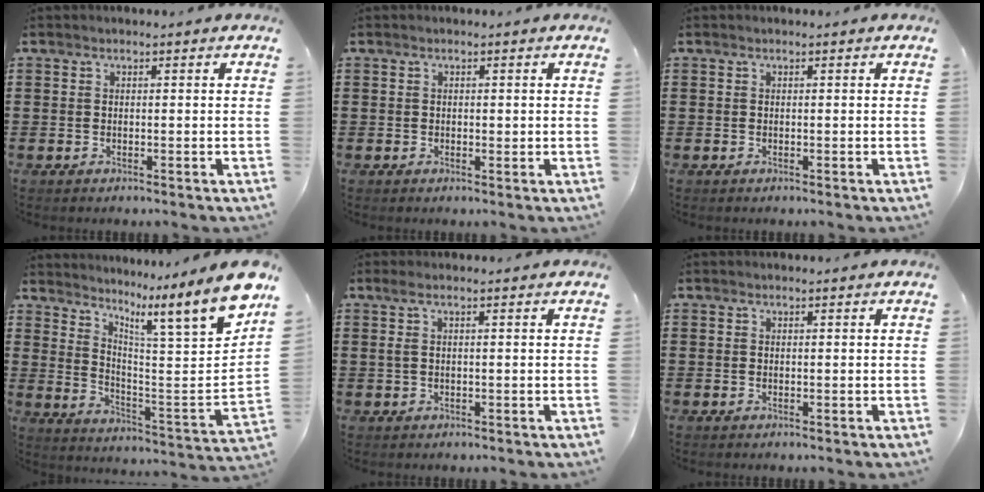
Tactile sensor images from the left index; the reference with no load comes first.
{"total": 0.6, "force": [0.2, 0.4, 0.4], "torque": [-0.008, 0.005, 0.004]}
{"total": 0.0}
{"total": 9.5, "force": [7.2, -0.9, 6.1], "torque": [-0.095, -0.093, 0.100]}
{"total": 1.7, "force": [0.1, 0.2, 1.7], "torque": [-0.032, -0.002, 0.002]}
{"total": 0.0}